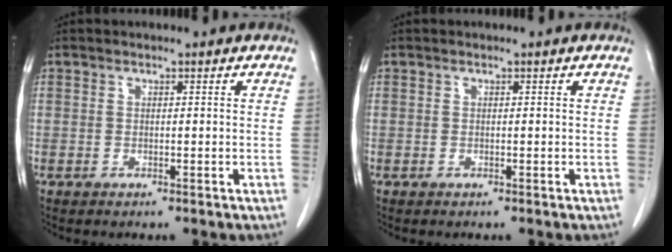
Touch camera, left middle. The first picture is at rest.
{"total": 0.0}